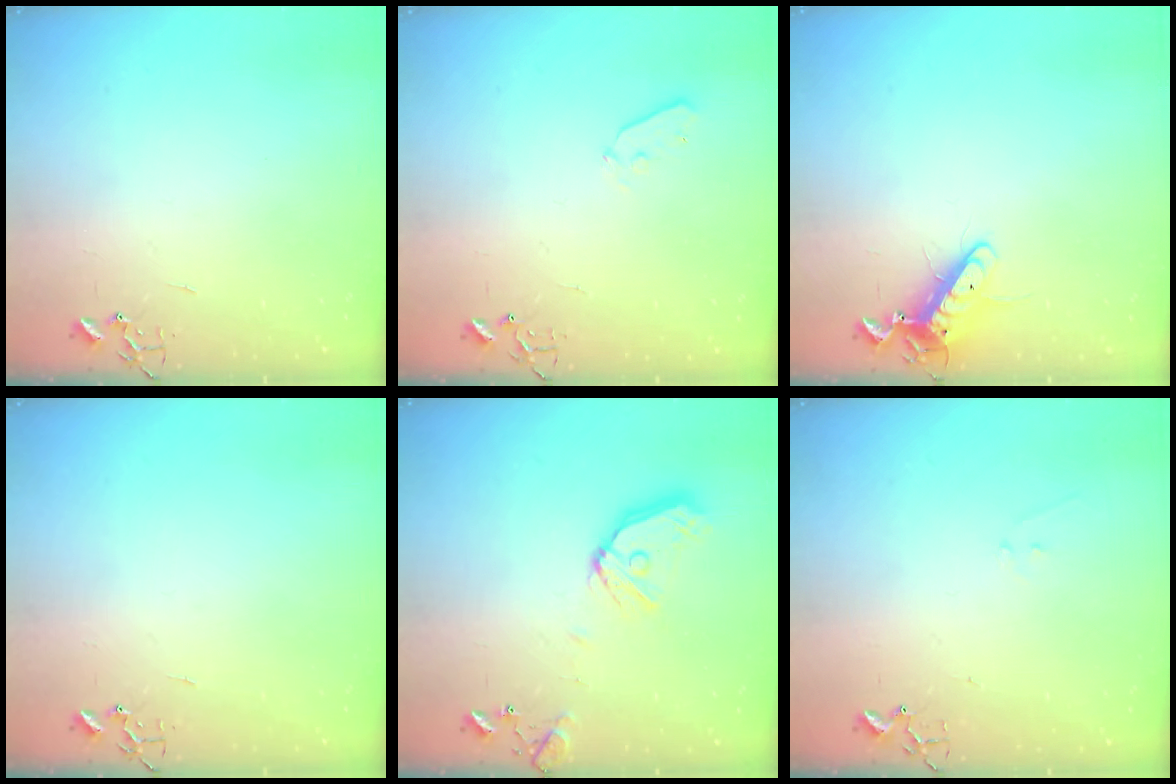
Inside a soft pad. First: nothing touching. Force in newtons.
{"total": 4.0, "press": 4.0, "slide": 0.4}
{"total": 11.6, "press": 11.5, "slide": 1.5}
{"total": 0.0}
{"total": 13.4, "press": 13.2, "slide": 2.1}
{"total": 6.1, "press": 6.1, "slide": 0.5}